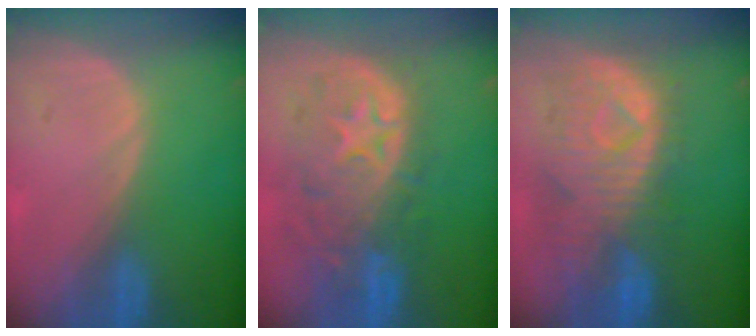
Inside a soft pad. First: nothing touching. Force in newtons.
{"total": 11.1, "press": 9.8, "slide": 5.2}
{"total": 10.7, "press": 9.5, "slide": 4.9}